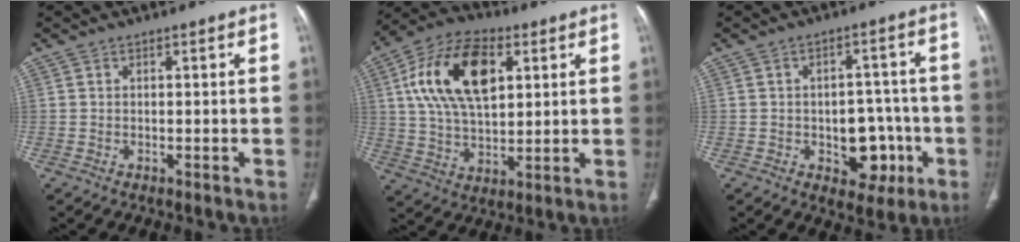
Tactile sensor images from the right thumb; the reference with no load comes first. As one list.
[{"total": 18.4, "force": [5.5, 10.2, 14.2], "torque": [-0.243, 0.001, 0.096]}, {"total": 9.6, "force": [-2.8, 6.5, 6.5], "torque": [-0.042, 0.026, -0.027]}]